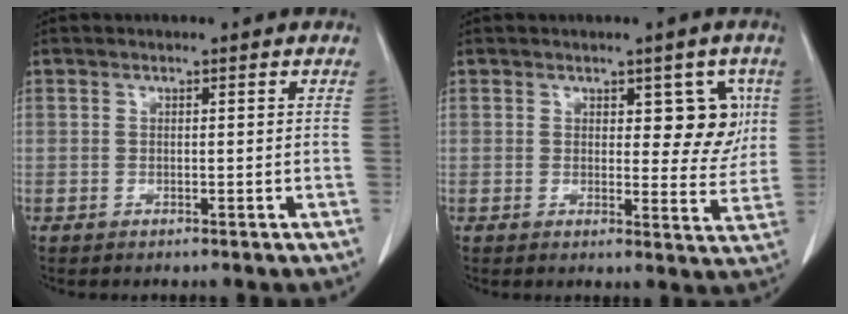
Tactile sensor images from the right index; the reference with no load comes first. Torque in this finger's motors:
{"motor_torque": [0.01, 0.17, 0.11, 0.00]}